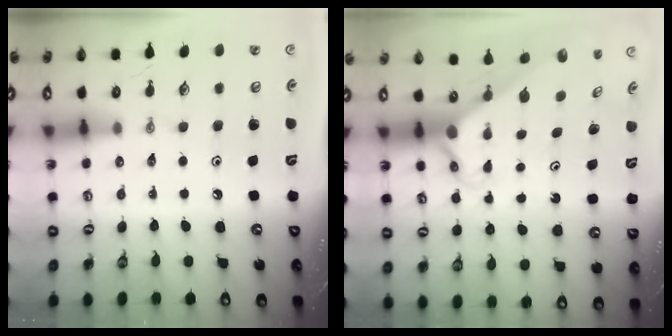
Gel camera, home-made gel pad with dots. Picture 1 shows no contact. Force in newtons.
{"total": 2.8, "press": 2.8, "slide": 0.2}